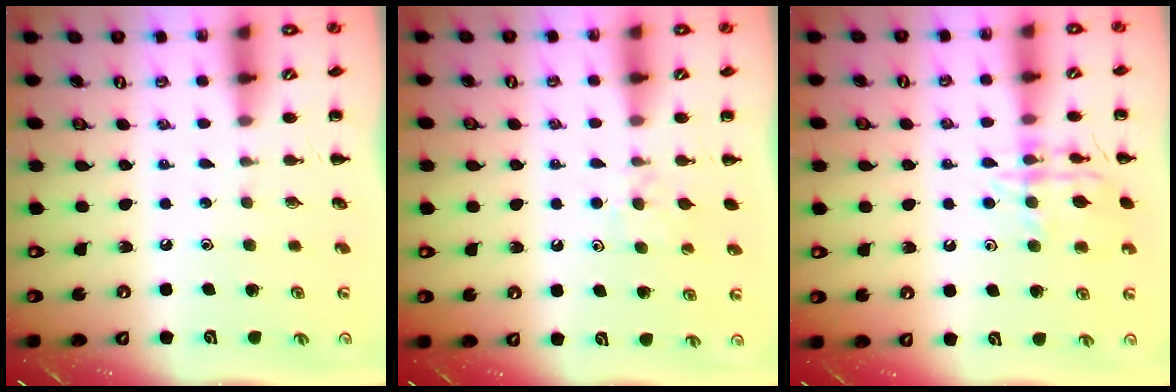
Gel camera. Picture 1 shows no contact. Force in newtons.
{"total": 6.2, "press": 5.9, "slide": 1.9}
{"total": 13.5, "press": 13.5, "slide": 0.8}